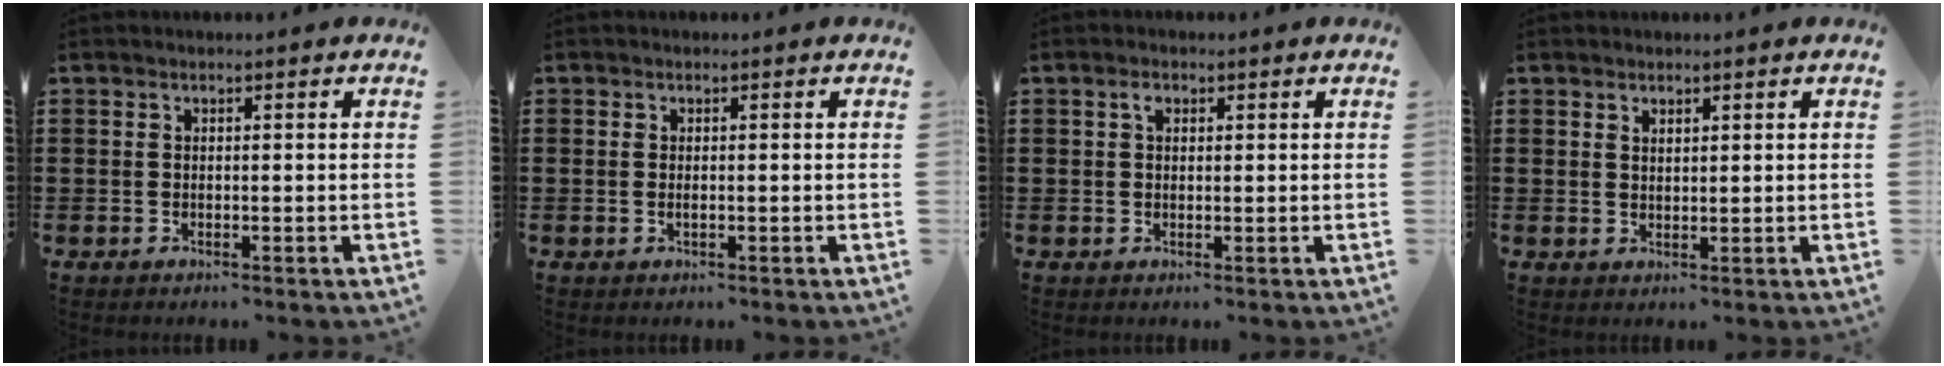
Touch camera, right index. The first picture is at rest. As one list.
[{"total": 0.7, "force": [-0.1, 0.2, 0.7], "torque": [-0.014, -0.002, -0.002]}, {"total": 1.4, "force": [0.6, 0.9, 1.0], "torque": [-0.021, 0.007, 0.009]}, {"total": 1.2, "force": [1.1, 0.4, 0.2], "torque": [-0.006, 0.001, 0.021]}]